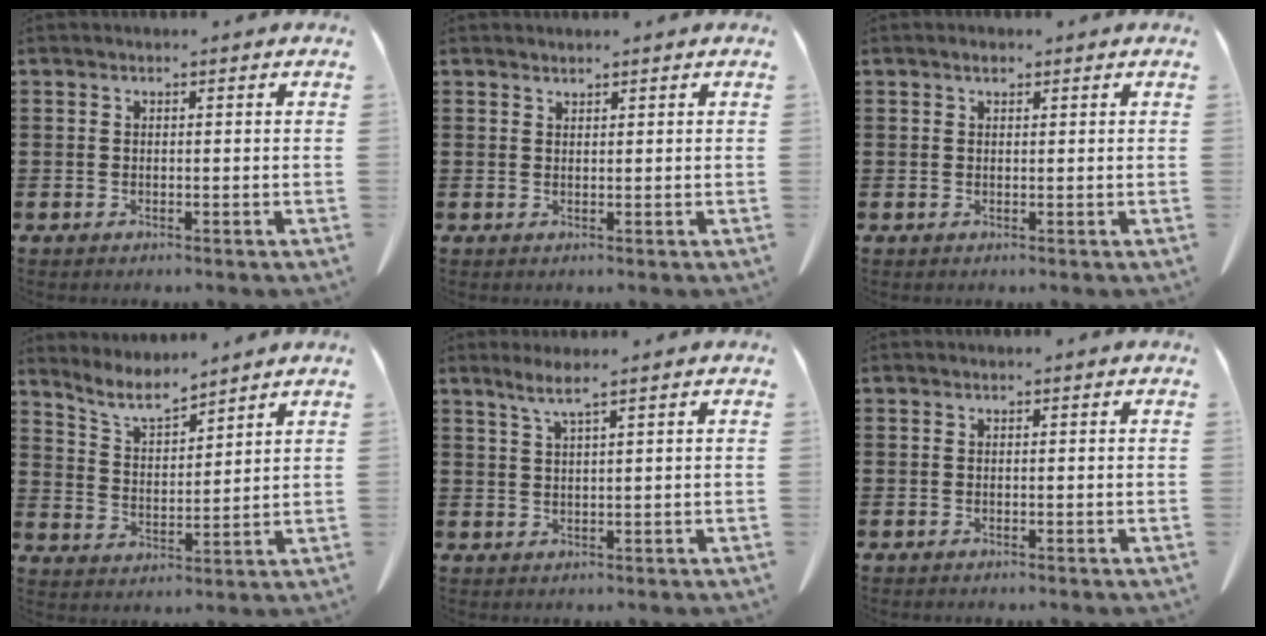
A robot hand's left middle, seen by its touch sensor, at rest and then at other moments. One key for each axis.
{"total": 0.9, "fx": 0.9, "fy": 0.0, "fz": 0.1, "tx": -0.003, "ty": -0.003, "tz": 0.020}
{"total": 0.9, "fx": 0.7, "fy": 0.4, "fz": 0.5, "tx": -0.013, "ty": 0.001, "tz": 0.013}
{"total": 6.4, "fx": 5.9, "fy": 0.8, "fz": 2.4, "tx": -0.068, "ty": -0.028, "tz": 0.106}
{"total": 3.0, "fx": 2.1, "fy": -0.4, "fz": 2.1, "tx": -0.047, "ty": -0.002, "tz": 0.038}
{"total": 0.0}